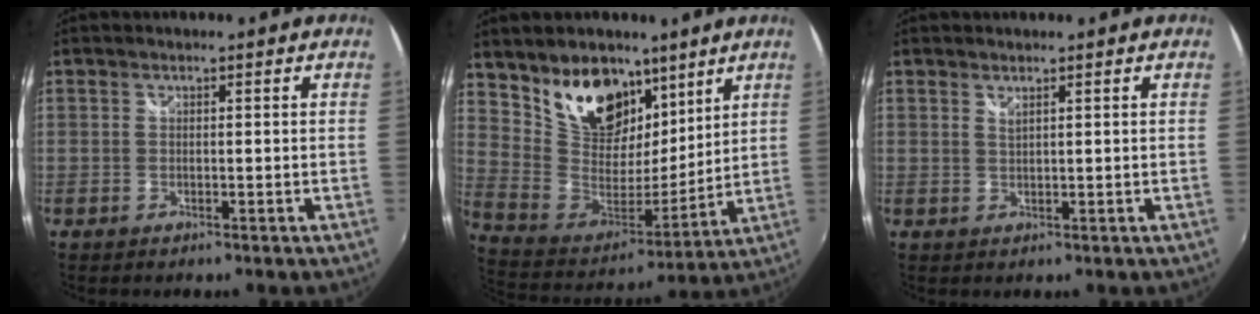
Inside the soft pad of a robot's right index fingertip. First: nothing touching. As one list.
[{"total": 18.0, "force": [11.0, 11.3, 8.6], "torque": [-0.187, 0.013, 0.214]}, {"total": 1.1, "force": [0.9, 0.1, 0.6], "torque": [-0.011, 0.000, 0.016]}]